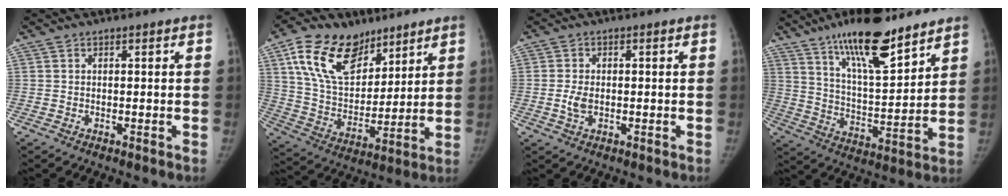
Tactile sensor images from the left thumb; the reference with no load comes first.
{"total": 19.3, "force": [11.0, 11.7, 10.7], "torque": [-0.159, -0.034, 0.207]}
{"total": 3.1, "force": [-0.4, 2.0, 2.3], "torque": [-0.050, 0.001, -0.008]}
{"total": 18.0, "force": [12.9, 4.9, 11.5], "torque": [-0.165, -0.072, 0.224]}